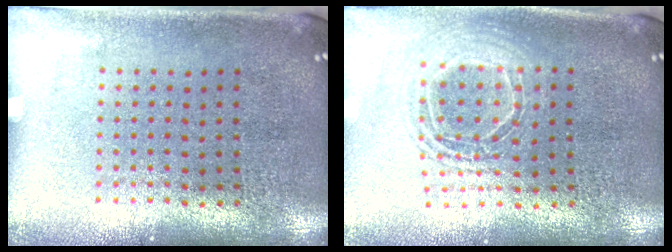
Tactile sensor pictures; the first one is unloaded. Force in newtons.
{"total": 1.6, "press": 1.4, "slide": 0.8}